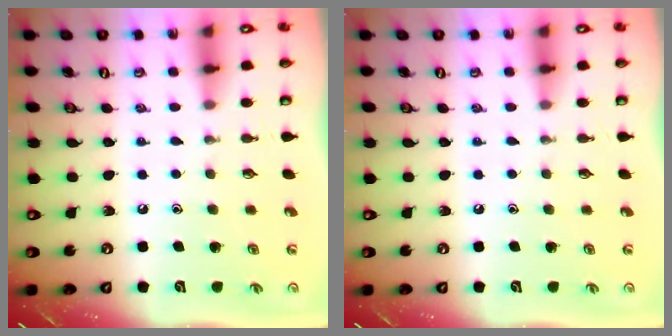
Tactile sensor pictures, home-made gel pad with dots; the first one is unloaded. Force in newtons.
{"total": 0.0}